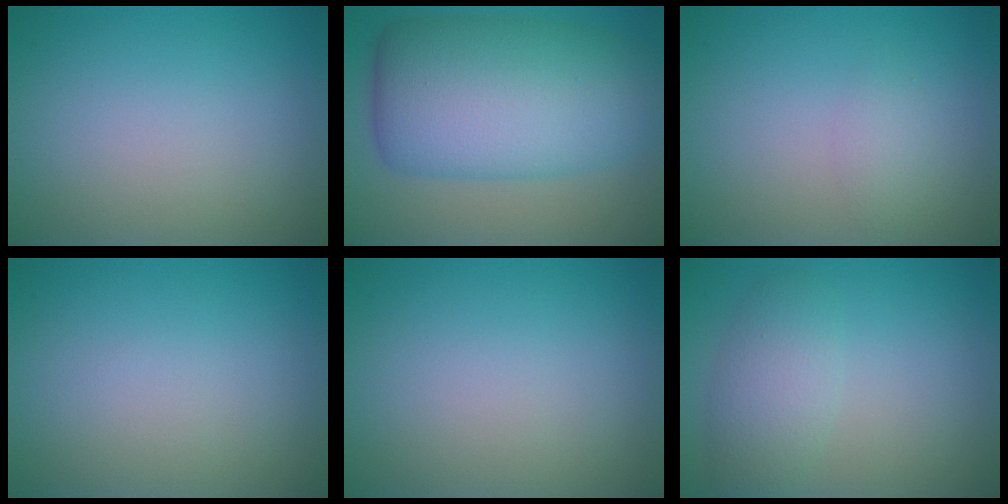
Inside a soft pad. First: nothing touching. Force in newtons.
{"total": 11.6, "press": 11.6, "slide": 0.1}
{"total": 1.3, "press": 1.3, "slide": 0.0}
{"total": 0.0}
{"total": 0.0}
{"total": 3.2, "press": 3.2, "slide": 0.1}